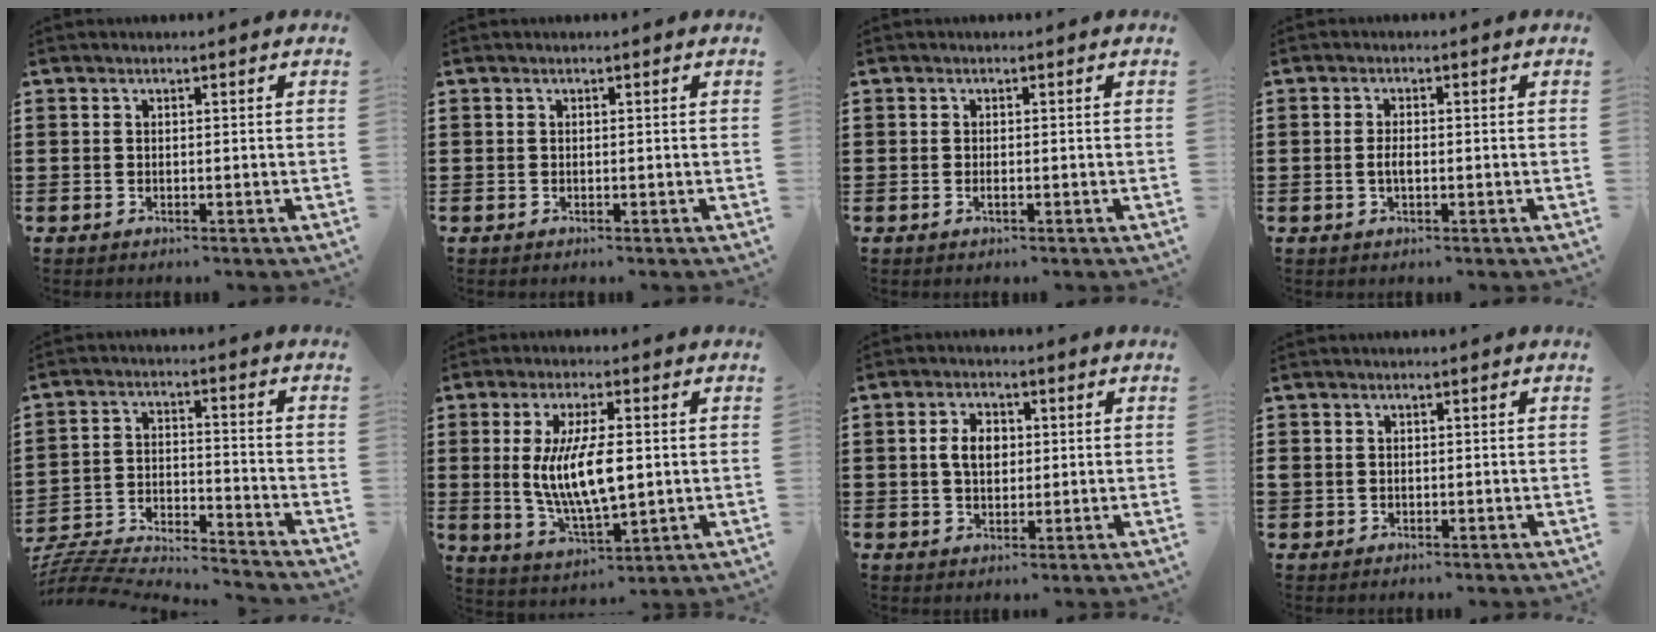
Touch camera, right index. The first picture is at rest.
{"total": 0.0}
{"total": 0.5, "force": [-0.2, 0.1, 0.5], "torque": [-0.009, -0.005, -0.002]}
{"total": 2.0, "force": [-0.3, 0.7, 1.8], "torque": [-0.035, 0.000, -0.005]}
{"total": 5.8, "force": [-5.8, 0.2, 0.8], "torque": [-0.032, -0.010, -0.123]}
{"total": 10.3, "force": [0.5, 3.7, 9.6], "torque": [-0.188, -0.002, 0.005]}
{"total": 4.2, "force": [0.4, 2.8, 3.1], "torque": [-0.060, 0.010, 0.002]}
{"total": 0.8, "force": [-0.1, 0.8, 0.1], "torque": [-0.003, 0.005, -0.004]}